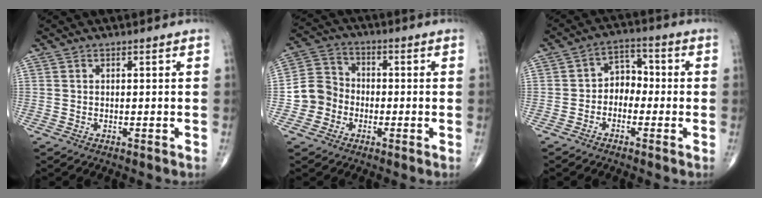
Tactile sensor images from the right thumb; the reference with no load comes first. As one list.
[{"total": 7.7, "force": [-2.1, 7.0, 2.5], "torque": [-0.023, 0.028, -0.048]}, {"total": 5.4, "force": [-1.3, 4.2, 3.1], "torque": [-0.016, 0.029, -0.041]}]